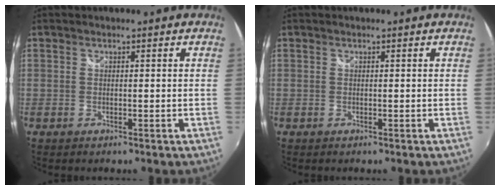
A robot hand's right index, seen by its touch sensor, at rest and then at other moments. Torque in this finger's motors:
{"motor_torque": [-0.05, -0.05, 0.01, 0.01]}